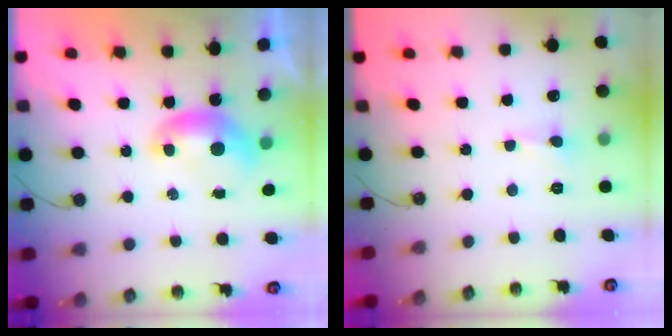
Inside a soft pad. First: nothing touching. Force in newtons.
{"total": 1.4, "press": 1.2, "slide": 0.6}